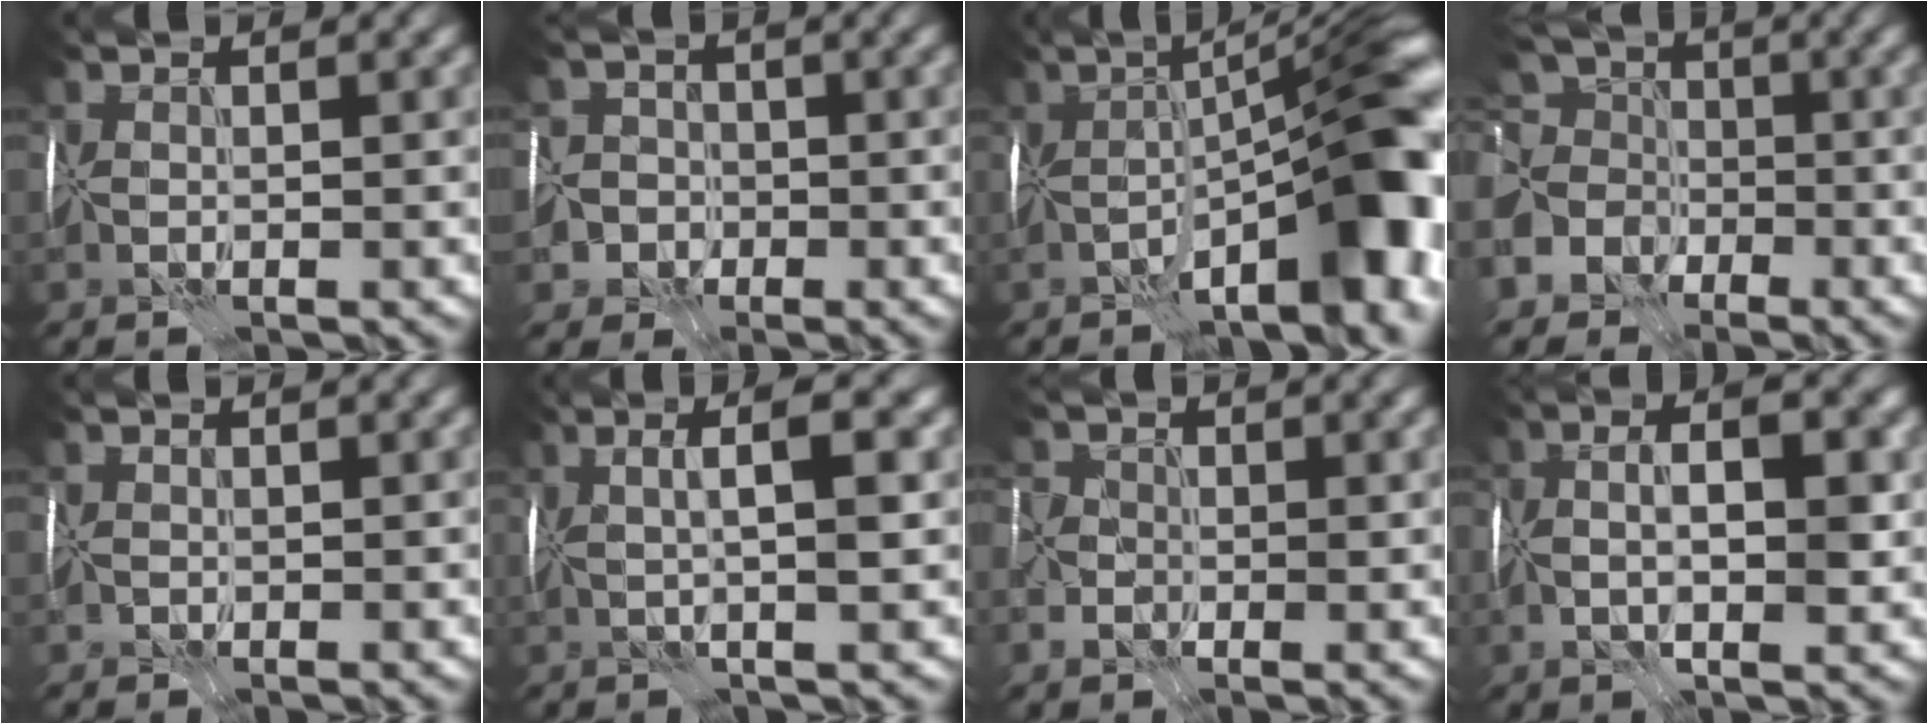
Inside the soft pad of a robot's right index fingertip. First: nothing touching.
{"total": 5.1, "force": [-2.5, 4.3, 0.9], "torque": [0.013, -0.007, -0.068]}
{"total": 12.2, "force": [-3.9, 3.7, 10.9], "torque": [-0.136, -0.002, -0.062]}
{"total": 7.9, "force": [-2.7, 6.6, 3.4], "torque": [-0.072, -0.007, -0.067]}
{"total": 0.7, "force": [-0.4, 0.5, -0.1], "torque": [0.005, -0.006, -0.007]}
{"total": 4.0, "force": [0.6, 0.4, 3.9], "torque": [-0.057, 0.007, 0.004]}
{"total": 4.0, "force": [-1.0, 3.1, 2.3], "torque": [-0.048, -0.009, -0.019]}
{"total": 4.8, "force": [-0.2, 1.9, 4.4], "torque": [-0.073, -0.002, -0.009]}